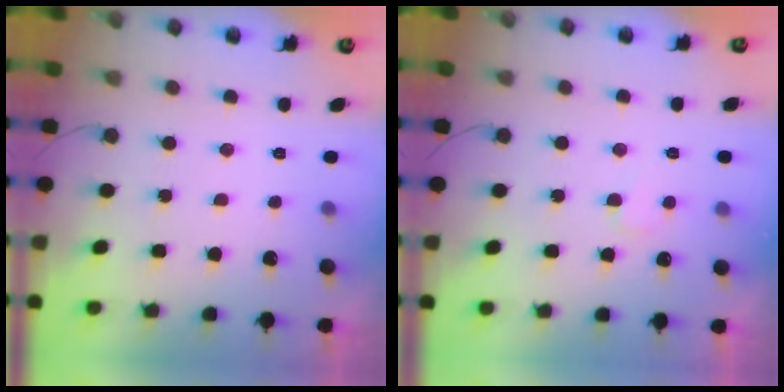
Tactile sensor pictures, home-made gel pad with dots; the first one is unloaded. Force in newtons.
{"total": 3.3, "press": 3.2, "slide": 0.3}